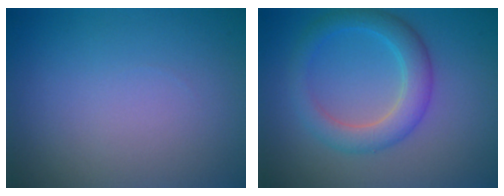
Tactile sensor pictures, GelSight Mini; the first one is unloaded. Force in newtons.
{"total": 3.9, "press": 3.9, "slide": 0.2}